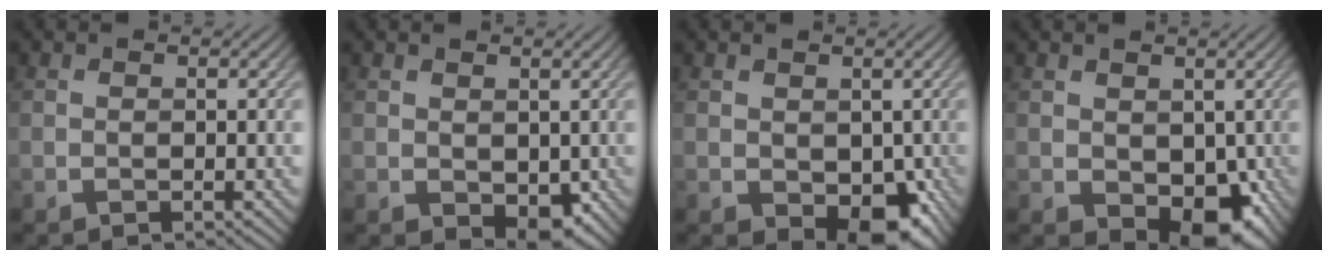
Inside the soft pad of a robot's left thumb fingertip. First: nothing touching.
{"total": 3.7, "force": [-0.2, 2.5, 2.7], "torque": [-0.047, -0.015, 0.002]}
{"total": 6.5, "force": [-1.6, 4.4, 4.6], "torque": [-0.076, -0.026, -0.015]}
{"total": 7.0, "force": [-1.2, 4.8, 5.0], "torque": [-0.083, -0.026, -0.010]}